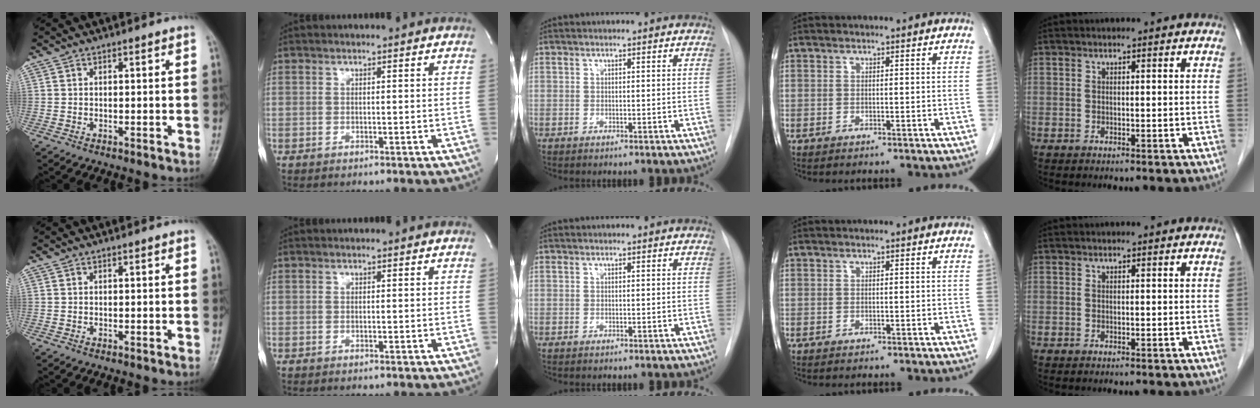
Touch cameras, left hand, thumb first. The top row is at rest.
{}